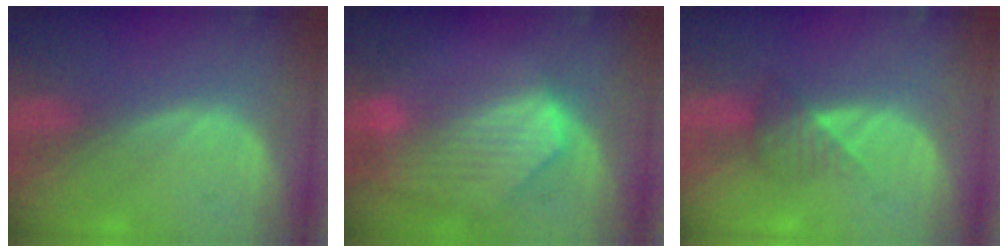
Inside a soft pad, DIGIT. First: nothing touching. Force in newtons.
{"total": 9.2, "press": 8.1, "slide": 4.3}
{"total": 3.3, "press": 3.0, "slide": 1.2}